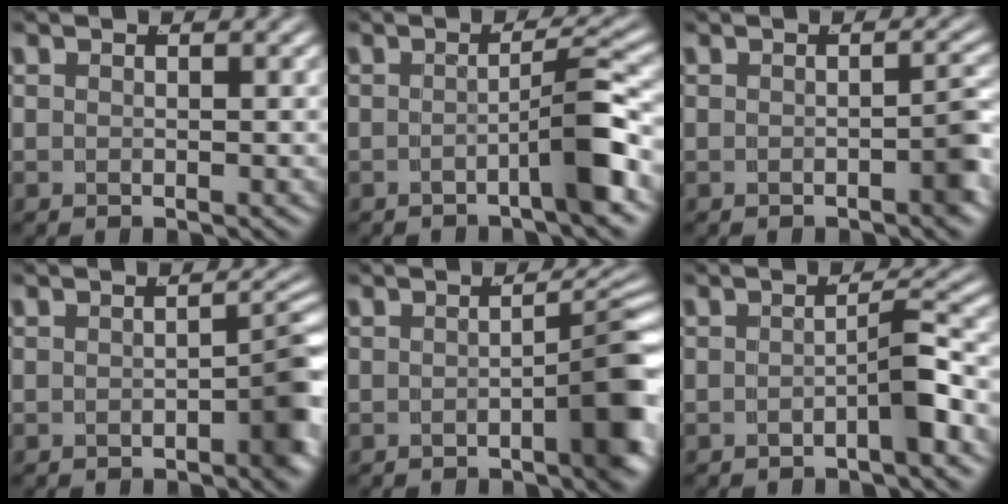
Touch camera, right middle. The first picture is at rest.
{"total": 3.6, "force": [-1.7, -0.1, 3.1], "torque": [-0.036, 0.011, -0.032]}
{"total": 1.9, "force": [-0.9, 0.4, 1.7], "torque": [-0.021, 0.002, -0.017]}
{"total": 3.3, "force": [-1.3, 1.1, 2.9], "torque": [-0.031, -0.002, -0.021]}
{"total": 4.7, "force": [-1.6, 1.0, 4.3], "torque": [-0.047, 0.003, -0.028]}
{"total": 2.4, "force": [-1.3, -0.2, 2.0], "torque": [-0.017, 0.008, -0.026]}